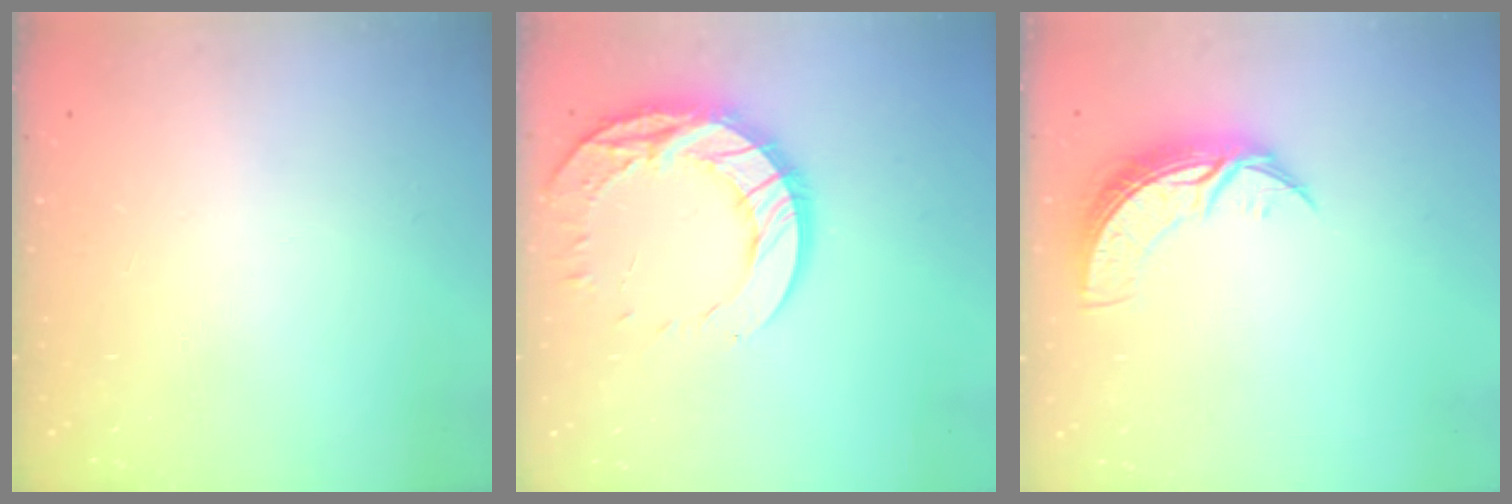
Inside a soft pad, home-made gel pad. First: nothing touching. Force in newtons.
{"total": 17.2, "press": 17.1, "slide": 1.5}
{"total": 8.5, "press": 8.4, "slide": 0.6}